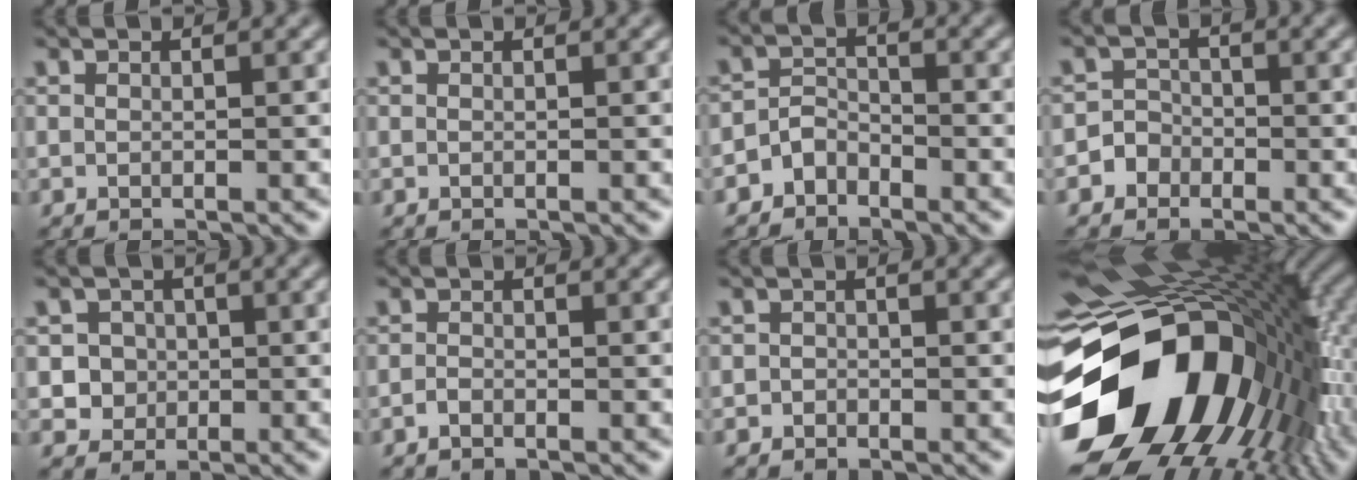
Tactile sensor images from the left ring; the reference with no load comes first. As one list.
[{"total": 0.0}, {"total": 2.0, "force": [-1.6, 1.3, 0.4], "torque": [-0.001, 0.013, -0.032]}, {"total": 2.5, "force": [-1.4, 2.1, 0.1], "torque": [0.031, 0.006, -0.033]}, {"total": 3.0, "force": [0.1, 2.9, 0.9], "torque": [0.007, 0.011, 0.001]}, {"total": 0.7, "force": [-0.5, 0.3, 0.4], "torque": [-0.006, 0.000, -0.012]}, {"total": 0.8, "force": [-0.4, 0.7, 0.0], "torque": [0.010, -0.002, -0.008]}, {"total": 18.9, "force": [-4.0, 12.6, 13.5], "torque": [-0.271, -0.039, -0.059]}]